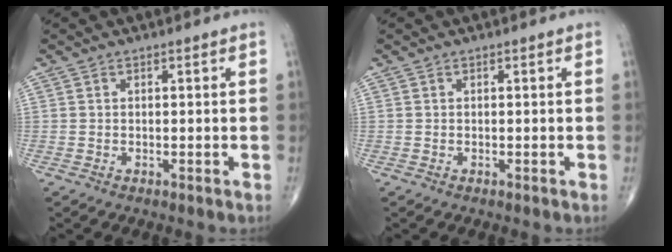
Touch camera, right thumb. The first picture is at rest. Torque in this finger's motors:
{"motor_torque": [0.01, 0.01, 0.00, 0.00, 0.00]}